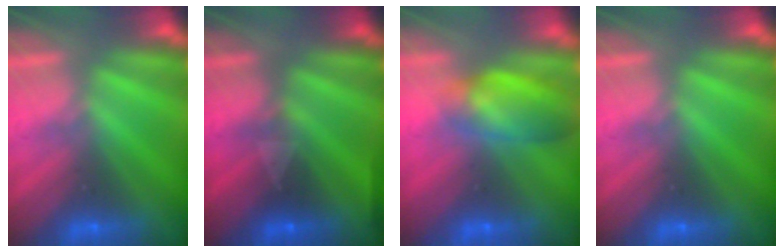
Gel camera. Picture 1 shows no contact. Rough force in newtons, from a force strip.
{"total": 3.0}
{"total": 7.3}
{"total": 0.0}